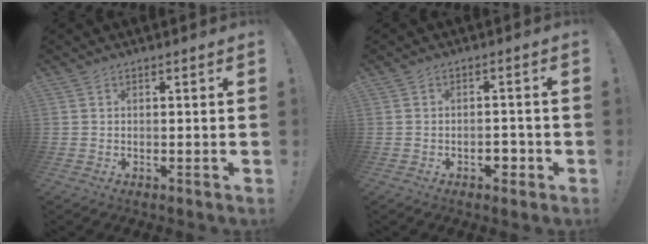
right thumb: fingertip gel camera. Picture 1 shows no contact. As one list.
[{"total": 3.6, "force": [-1.7, 2.5, 1.9], "torque": [-0.015, 0.002, -0.032]}]